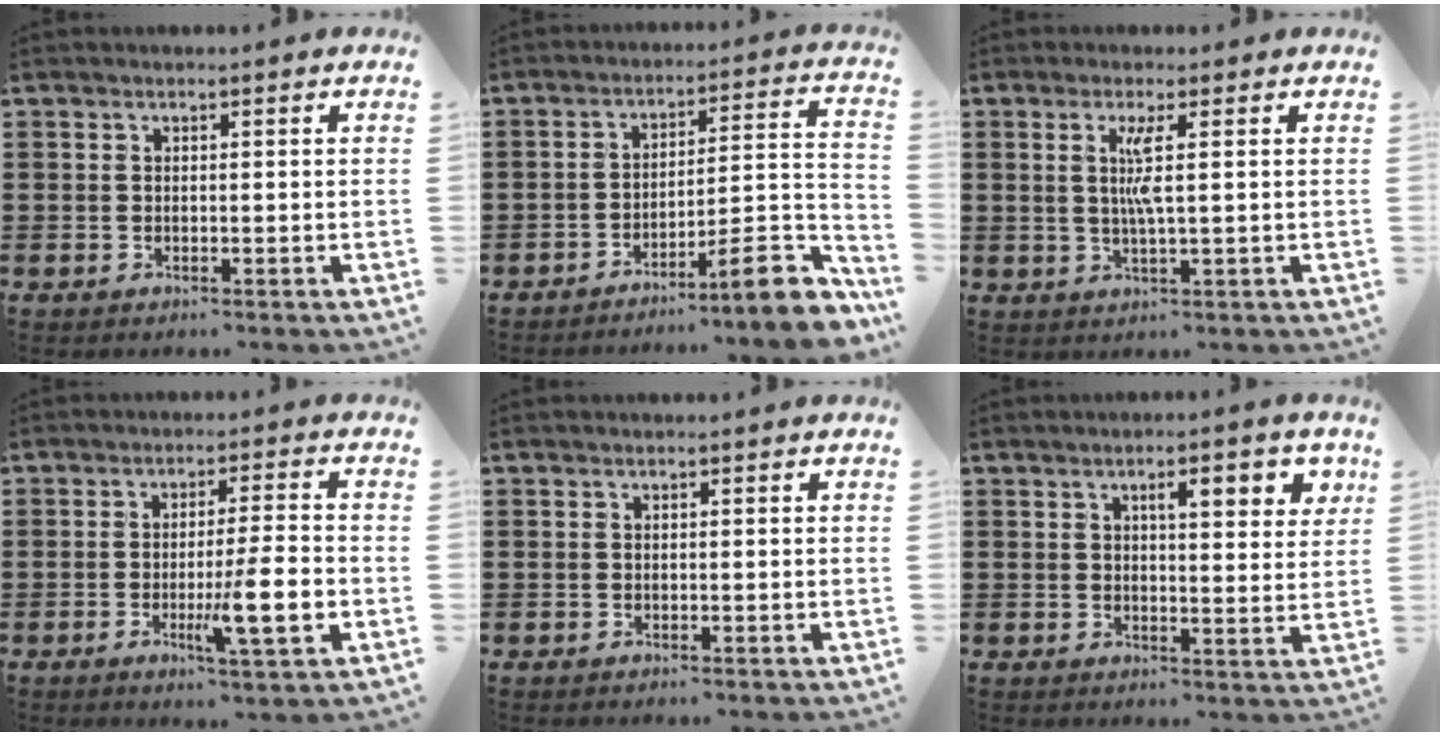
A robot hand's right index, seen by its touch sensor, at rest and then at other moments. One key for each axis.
{"total": 8.9, "fx": -6.1, "fy": 0.9, "fz": 6.4, "tx": -0.089, "ty": -0.001, "tz": -0.115}
{"total": 4.1, "fx": 0.8, "fy": -0.1, "fz": 4.0, "tx": -0.080, "ty": -0.004, "tz": 0.011}
{"total": 9.5, "fx": -2.5, "fy": 1.0, "fz": 9.1, "tx": -0.152, "ty": -0.011, "tz": -0.040}
{"total": 0.0}
{"total": 5.2, "fx": 2.2, "fy": 1.5, "fz": 4.4, "tx": -0.068, "ty": -0.001, "tz": 0.029}